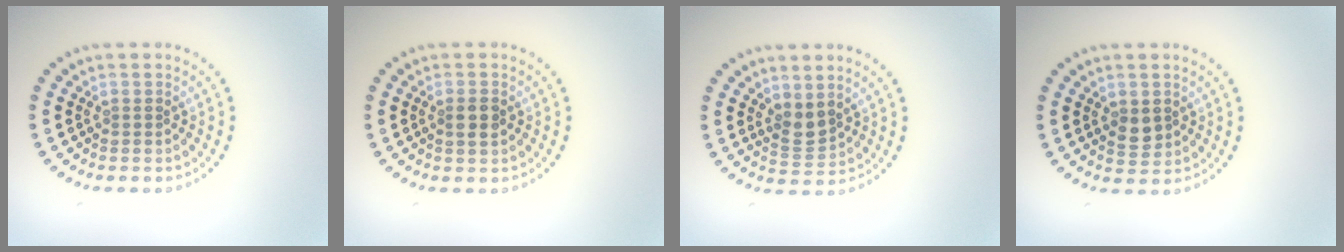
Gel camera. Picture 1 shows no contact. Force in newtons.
{"total": 1.7, "press": 1.7, "slide": 0.5}
{"total": 2.1, "press": 1.7, "slide": 1.2}
{"total": 1.8, "press": 1.7, "slide": 0.3}